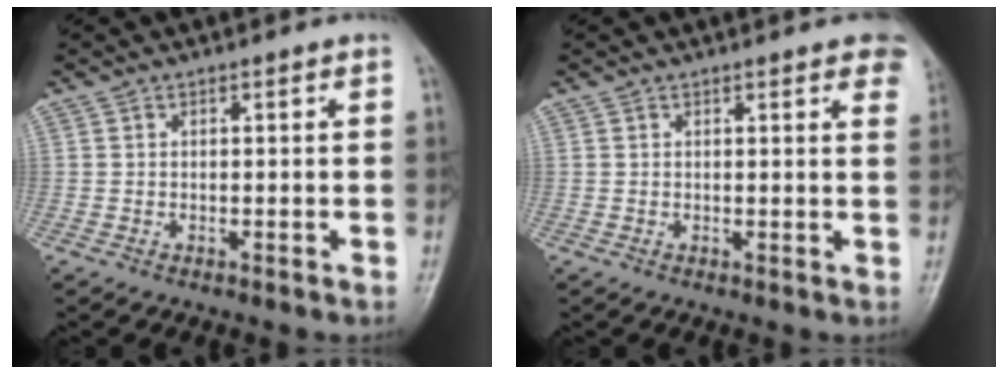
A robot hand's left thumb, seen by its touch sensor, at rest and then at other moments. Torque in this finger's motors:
{"motor_torque": [1.57, 0.78, 1.09, -0.43, 0.02]}